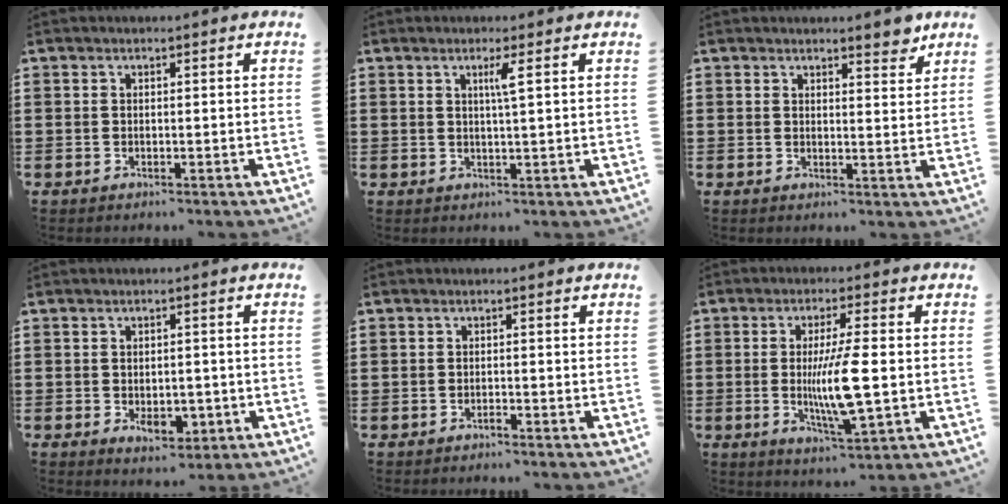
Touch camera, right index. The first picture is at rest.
{"total": 2.2, "force": [0.8, -0.4, 2.0], "torque": [-0.040, -0.006, 0.010]}
{"total": 3.3, "force": [2.9, 0.9, 1.4], "torque": [-0.015, -0.004, 0.050]}
{"total": 3.6, "force": [-1.0, 2.2, 2.7], "torque": [-0.039, 0.000, -0.017]}
{"total": 0.6, "force": [-0.6, 0.2, 0.1], "torque": [-0.002, 0.002, -0.013]}
{"total": 9.7, "force": [-0.8, 1.7, 9.5], "torque": [-0.188, -0.017, -0.020]}